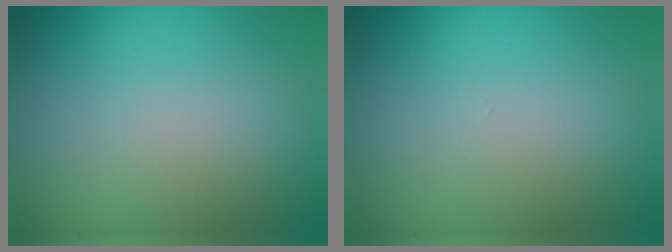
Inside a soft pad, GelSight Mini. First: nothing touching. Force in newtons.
{"total": 0.0}